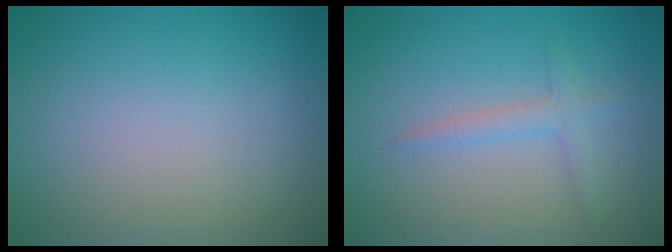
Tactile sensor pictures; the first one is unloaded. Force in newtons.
{"total": 1.6, "press": 1.6, "slide": 0.1}